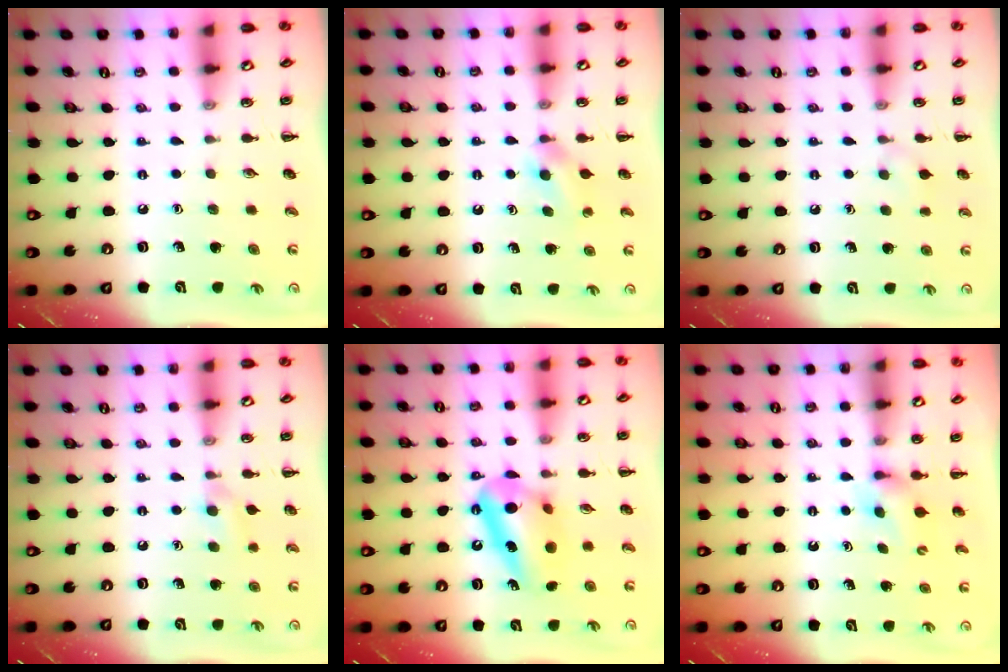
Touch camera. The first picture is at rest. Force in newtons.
{"total": 3.6, "press": 3.5, "slide": 0.9}
{"total": 6.0, "press": 5.7, "slide": 2.0}
{"total": 5.6, "press": 5.3, "slide": 1.8}
{"total": 11.5, "press": 11.4, "slide": 1.6}
{"total": 4.7, "press": 4.5, "slide": 1.2}